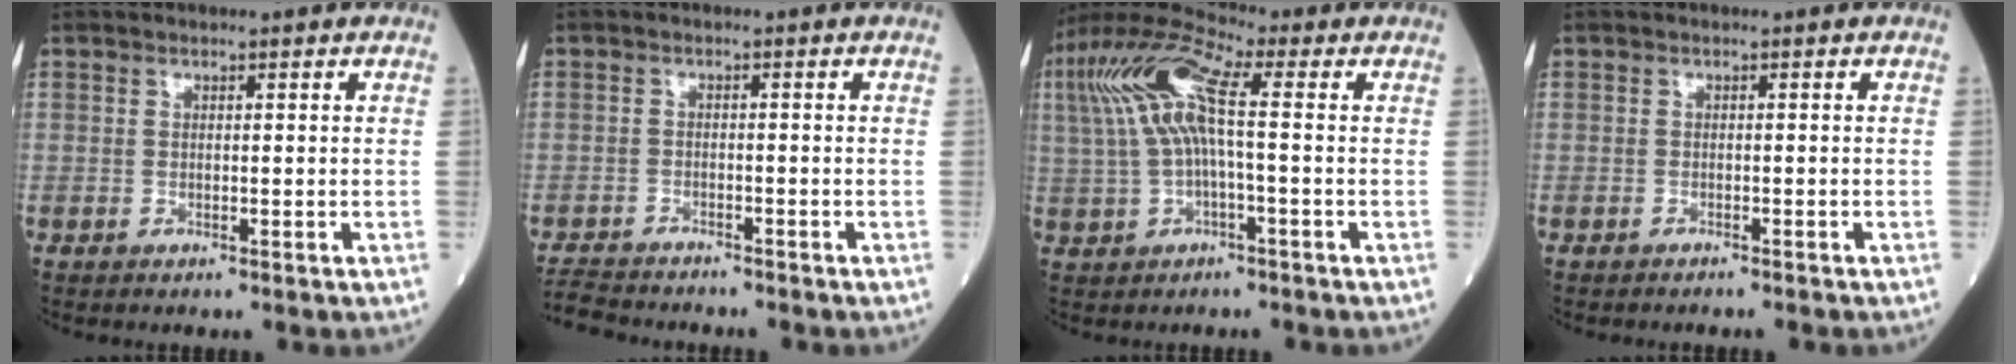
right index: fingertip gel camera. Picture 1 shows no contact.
{"total": 5.6, "force": [-5.4, 1.1, 0.7], "torque": [-0.010, -0.015, -0.095]}
{"total": 10.7, "force": [1.6, 2.1, 10.4], "torque": [-0.231, 0.035, 0.028]}
{"total": 2.2, "force": [-2.0, 0.2, 0.7], "torque": [-0.014, -0.001, -0.025]}